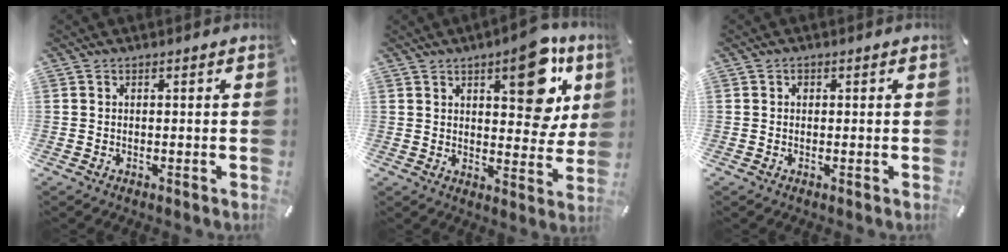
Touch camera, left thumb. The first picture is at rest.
{"total": 15.3, "force": [7.3, 7.5, 11.2], "torque": [-0.121, -0.036, 0.114]}
{"total": 0.6, "force": [0.1, 0.6, 0.0], "torque": [-0.001, 0.004, 0.001]}